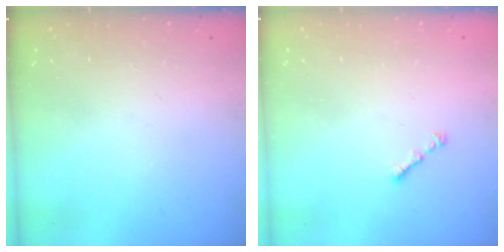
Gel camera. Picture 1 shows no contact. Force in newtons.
{"total": 0.9, "press": 0.8, "slide": 0.5}